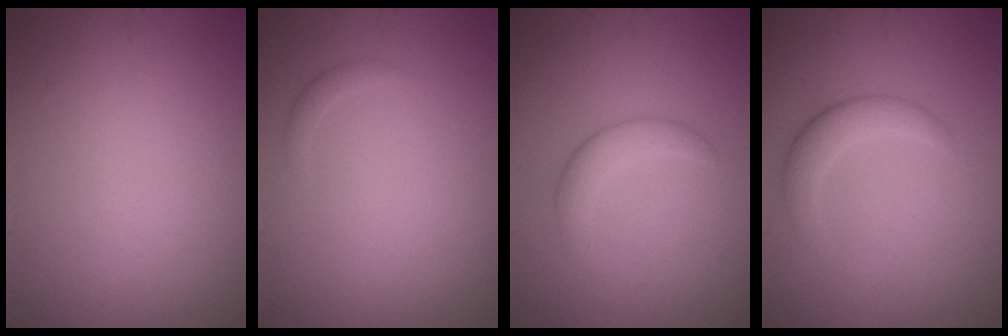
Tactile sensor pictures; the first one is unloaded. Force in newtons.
{"total": 0.7, "press": 0.7, "slide": 0.1}
{"total": 2.2, "press": 2.2, "slide": 0.2}
{"total": 2.4, "press": 2.4, "slide": 0.1}